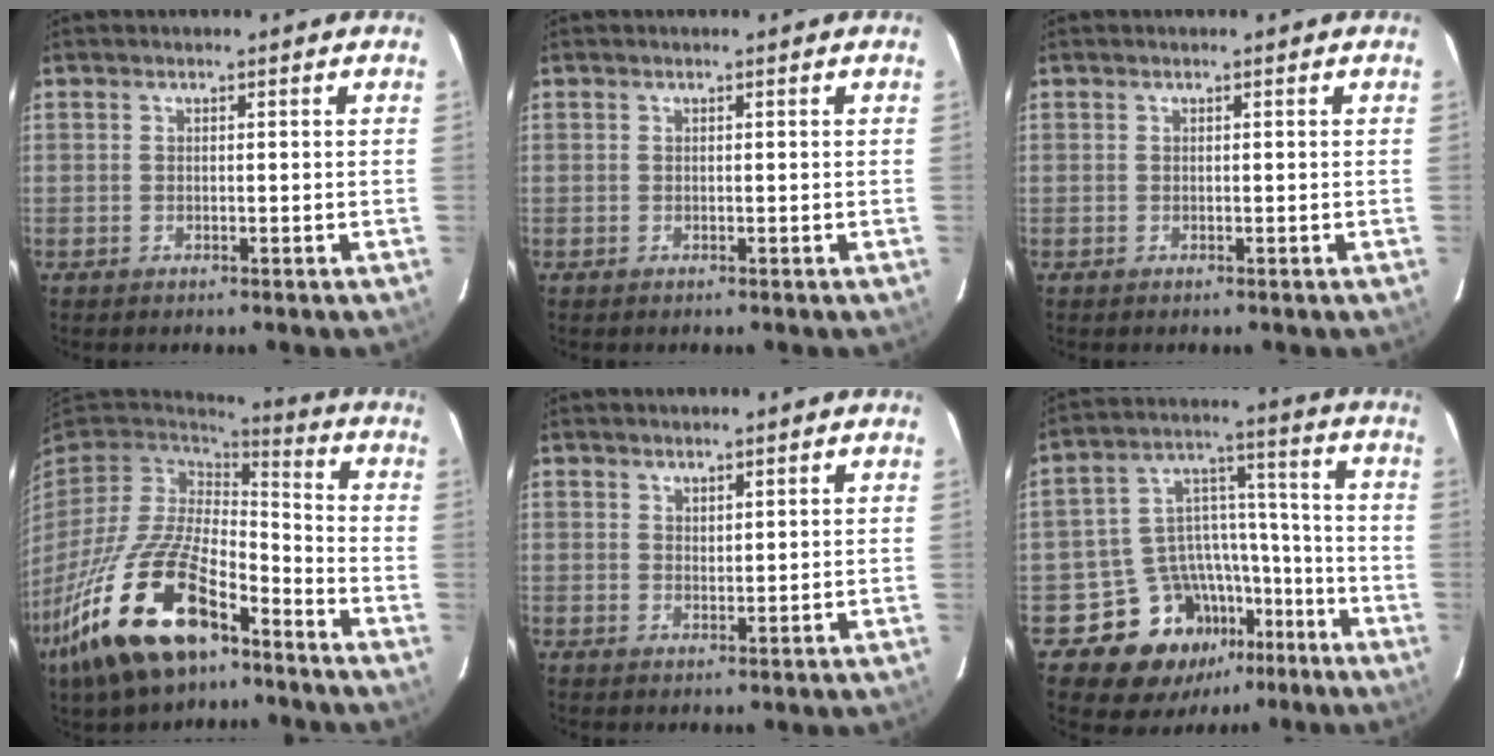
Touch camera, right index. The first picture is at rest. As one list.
[{"total": 0.0}, {"total": 0.0}, {"total": 23.9, "force": [-13.8, 10.8, 16.3], "torque": [-0.344, -0.037, -0.245]}, {"total": 1.8, "force": [1.6, 0.6, 0.6], "torque": [-0.006, 0.000, 0.029]}, {"total": 15.6, "force": [-9.8, 11.0, 5.0], "torque": [-0.095, 0.062, -0.136]}]